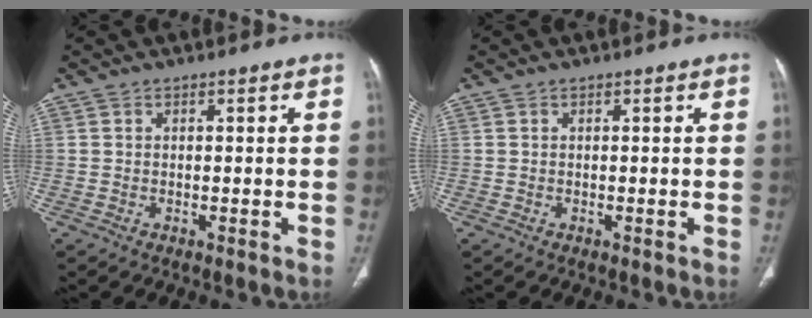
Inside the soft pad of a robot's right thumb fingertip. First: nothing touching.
{"total": 0.0}